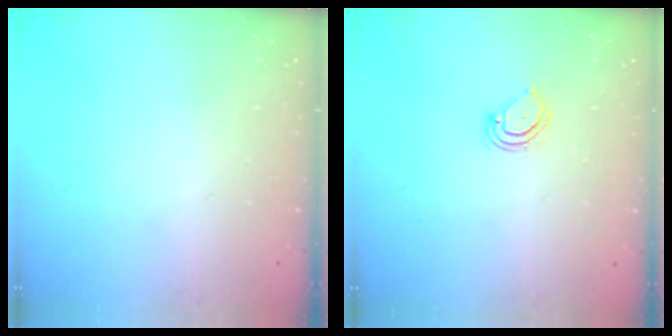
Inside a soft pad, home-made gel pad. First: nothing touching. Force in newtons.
{"total": 4.3, "press": 4.3, "slide": 0.3}